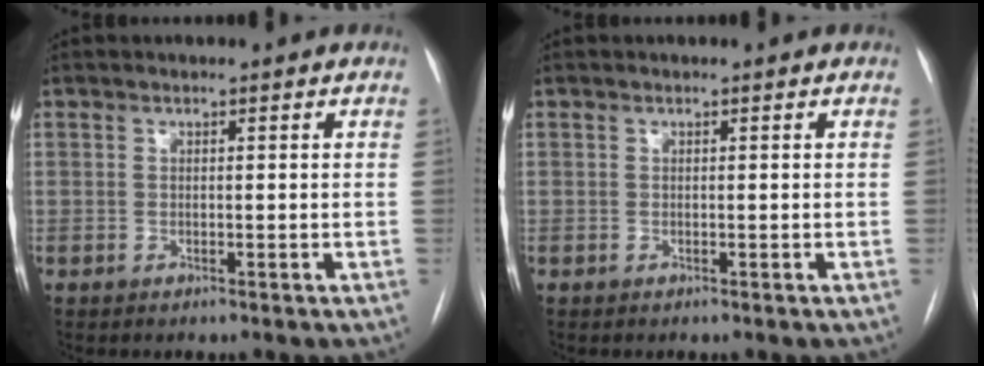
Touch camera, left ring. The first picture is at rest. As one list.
[{"total": 0.0}]